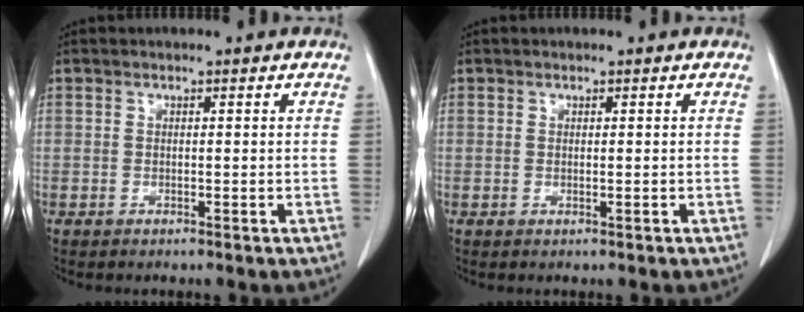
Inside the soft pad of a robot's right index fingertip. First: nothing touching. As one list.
[{"total": 0.0}]